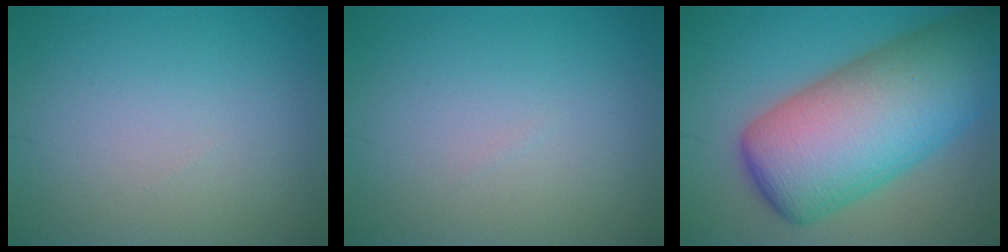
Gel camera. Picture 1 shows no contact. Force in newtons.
{"total": 0.0}
{"total": 14.4, "press": 14.4, "slide": 0.2}